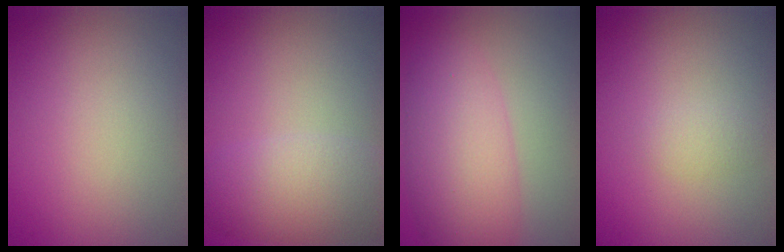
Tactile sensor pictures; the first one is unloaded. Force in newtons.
{"total": 5.3, "press": 5.3, "slide": 0.1}
{"total": 6.6, "press": 6.6, "slide": 0.3}
{"total": 1.1, "press": 1.1, "slide": 0.0}